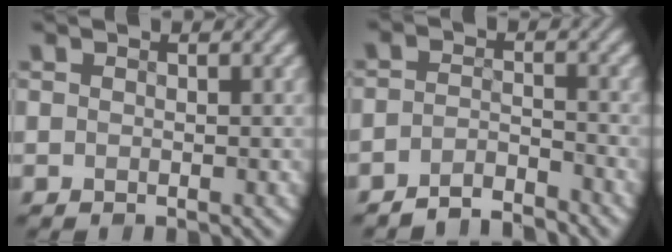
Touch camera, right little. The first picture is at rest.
{"total": 2.9, "force": [-2.7, 0.5, 0.8], "torque": [-0.015, 0.008, -0.054]}